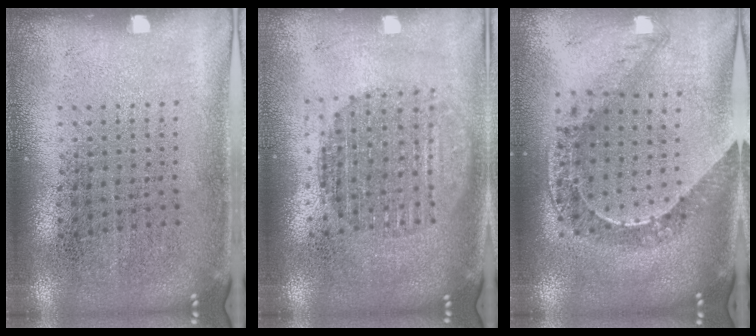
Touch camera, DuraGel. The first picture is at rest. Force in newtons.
{"total": 1.7, "press": 1.4, "slide": 0.9}
{"total": 0.7, "press": 0.7, "slide": 0.1}